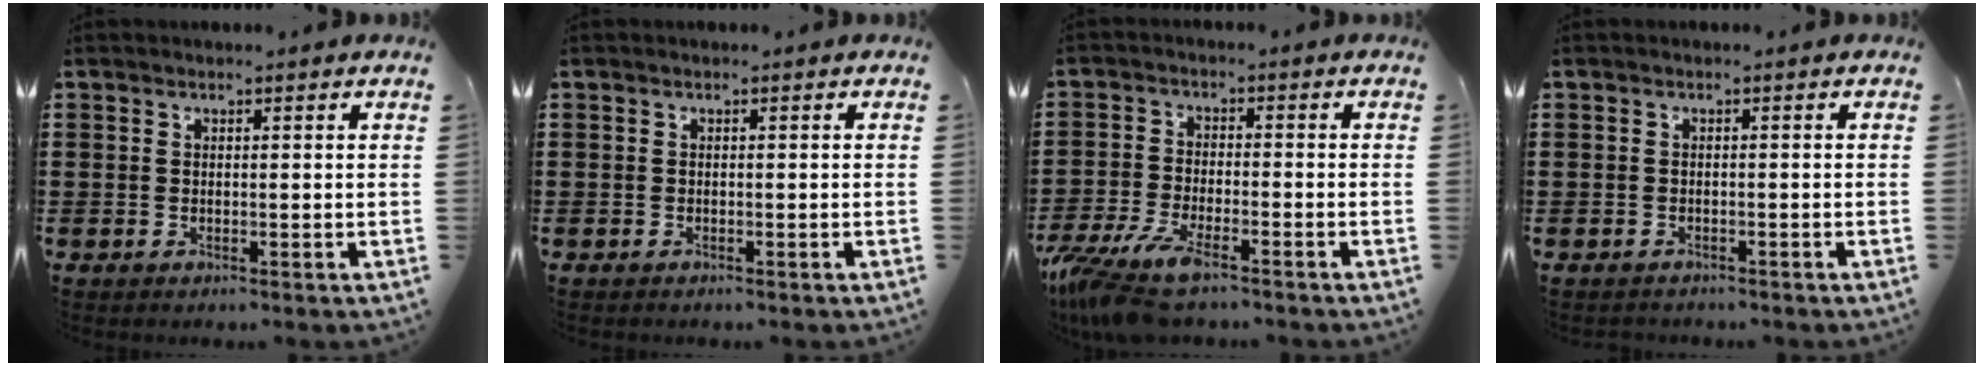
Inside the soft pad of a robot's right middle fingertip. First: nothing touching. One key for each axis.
{"total": 0.0}
{"total": 7.3, "fx": -5.8, "fy": 1.0, "fz": 4.2, "tx": -0.110, "ty": -0.016, "tz": -0.116}
{"total": 0.8, "fx": -0.7, "fy": 0.2, "fz": -0.2, "tx": 0.001, "ty": 0.001, "tz": -0.017}